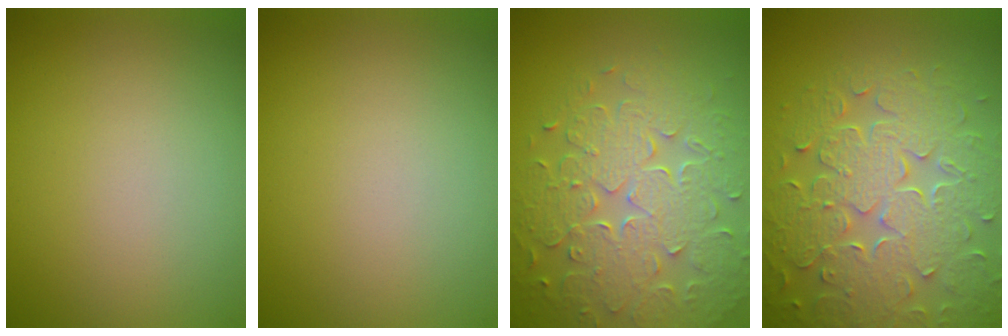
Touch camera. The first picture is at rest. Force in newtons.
{"total": 0.0}
{"total": 8.1, "press": 5.8, "slide": 5.6}
{"total": 8.7, "press": 6.4, "slide": 6.0}